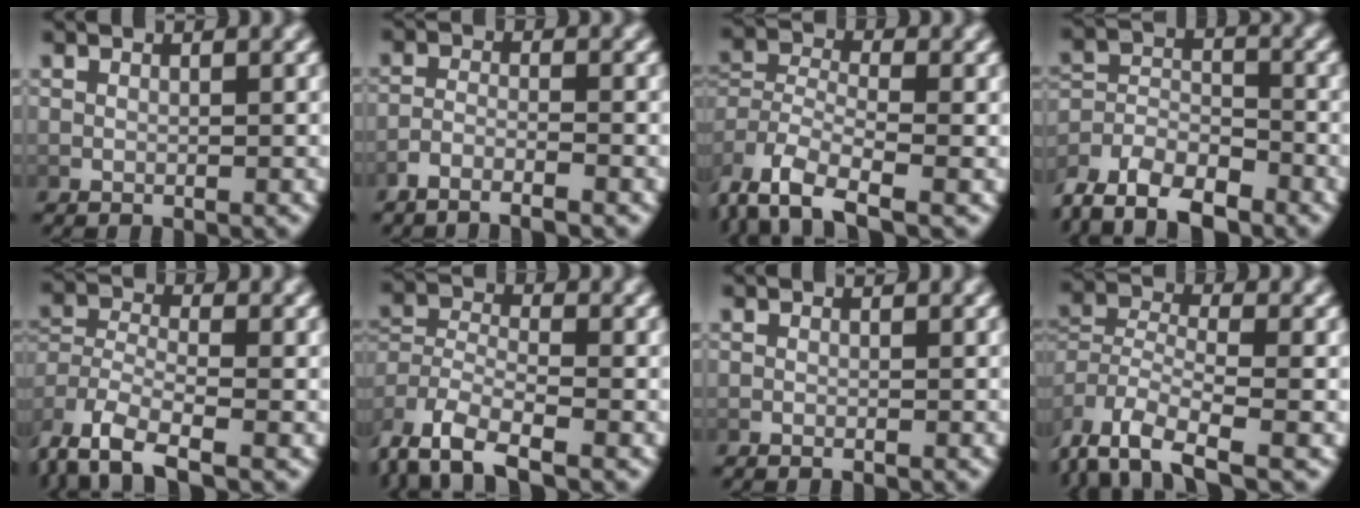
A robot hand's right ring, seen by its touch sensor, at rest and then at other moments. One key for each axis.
{"total": 3.4, "fx": -3.0, "fy": 0.5, "fz": 1.5, "tx": -0.027, "ty": -0.003, "tz": -0.054}
{"total": 5.4, "fx": -1.8, "fy": 3.7, "fz": 3.4, "tx": -0.096, "ty": -0.028, "tz": -0.025}
{"total": 6.9, "fx": -3.9, "fy": 4.5, "fz": 3.5, "tx": -0.088, "ty": -0.032, "tz": -0.061}
{"total": 4.9, "fx": -1.8, "fy": 3.2, "fz": 3.2, "tx": -0.091, "ty": -0.028, "tz": -0.021}
{"total": 5.2, "fx": -1.9, "fy": 3.8, "fz": 3.1, "tx": -0.087, "ty": -0.024, "tz": -0.030}
{"total": 0.6, "fx": -0.6, "fy": 0.0, "fz": -0.1, "tx": 0.002, "ty": -0.005, "tz": -0.008}
{"total": 6.1, "fx": -2.3, "fy": 3.9, "fz": 4.1, "tx": -0.110, "ty": -0.027, "tz": -0.031}